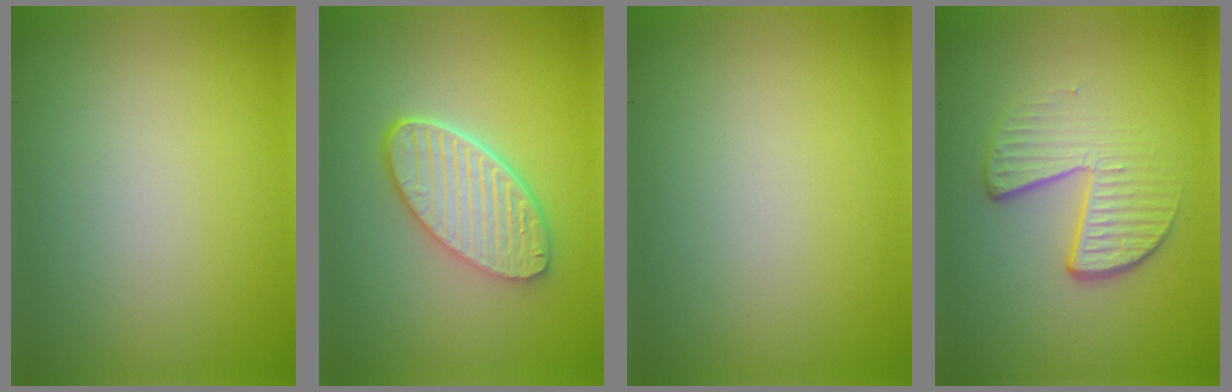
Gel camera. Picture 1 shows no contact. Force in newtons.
{"total": 5.6, "press": 4.4, "slide": 3.4}
{"total": 0.0}
{"total": 4.1, "press": 2.7, "slide": 3.1}